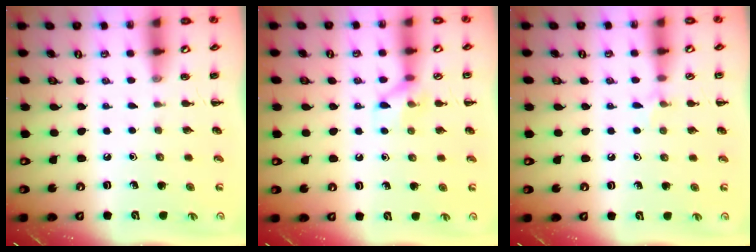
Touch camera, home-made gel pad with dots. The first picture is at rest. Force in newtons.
{"total": 7.7, "press": 7.5, "slide": 1.4}
{"total": 5.3, "press": 5.0, "slide": 1.7}